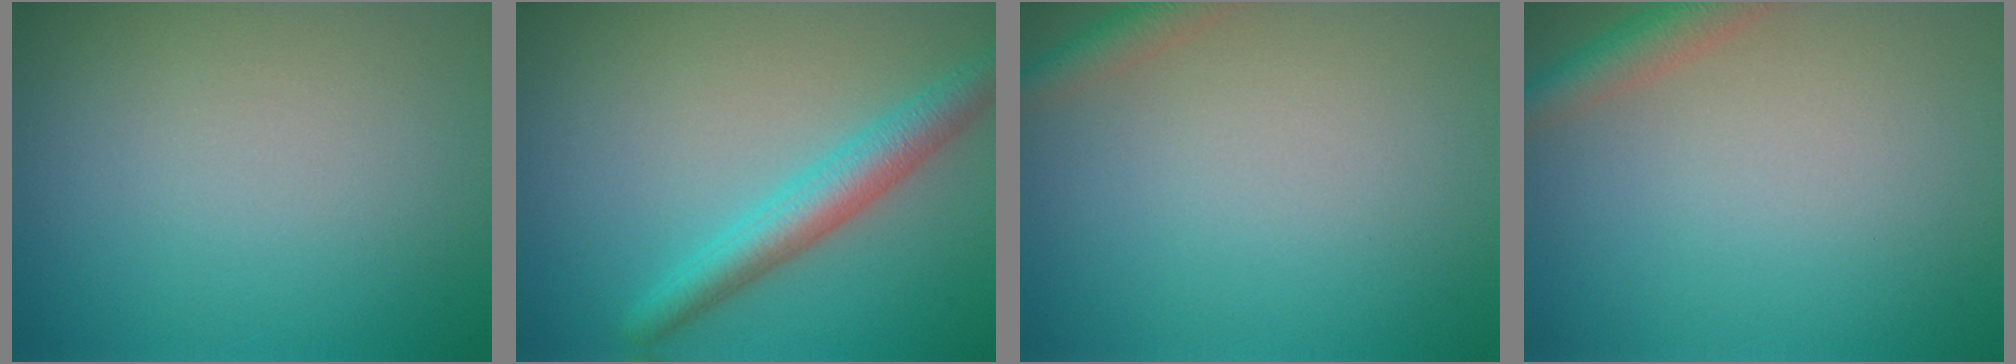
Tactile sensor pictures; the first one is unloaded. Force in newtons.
{"total": 3.8, "press": 3.8, "slide": 0.2}
{"total": 2.0, "press": 2.0, "slide": 0.1}
{"total": 2.9, "press": 2.9, "slide": 0.1}